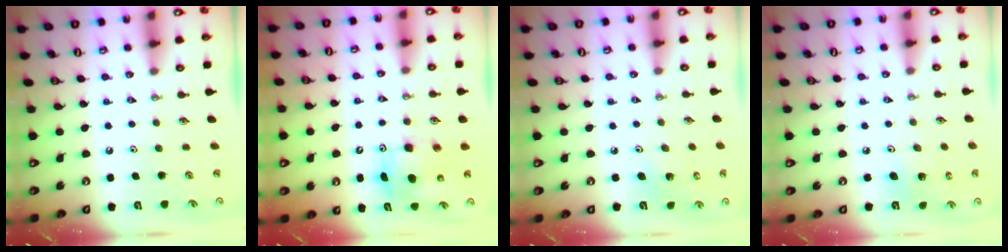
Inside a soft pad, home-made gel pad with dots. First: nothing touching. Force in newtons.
{"total": 7.9, "press": 7.6, "slide": 2.2}
{"total": 4.0, "press": 3.9, "slide": 1.1}
{"total": 5.0, "press": 4.6, "slide": 1.9}